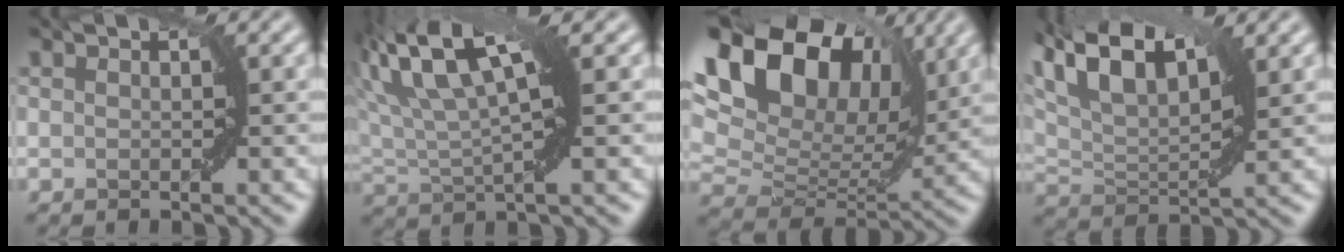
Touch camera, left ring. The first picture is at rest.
{"total": 8.6, "force": [3.9, 2.7, 7.1], "torque": [-0.143, 0.016, 0.069]}
{"total": 15.5, "force": [7.9, 9.0, 9.8], "torque": [-0.196, 0.045, 0.134]}
{"total": 12.2, "force": [7.4, 5.3, 8.1], "torque": [-0.161, 0.047, 0.114]}